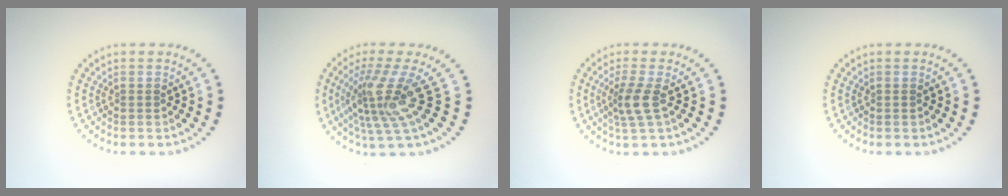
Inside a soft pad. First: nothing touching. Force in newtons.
{"total": 4.5, "press": 3.0, "slide": 3.3}
{"total": 2.5, "press": 1.9, "slide": 1.6}
{"total": 0.0}